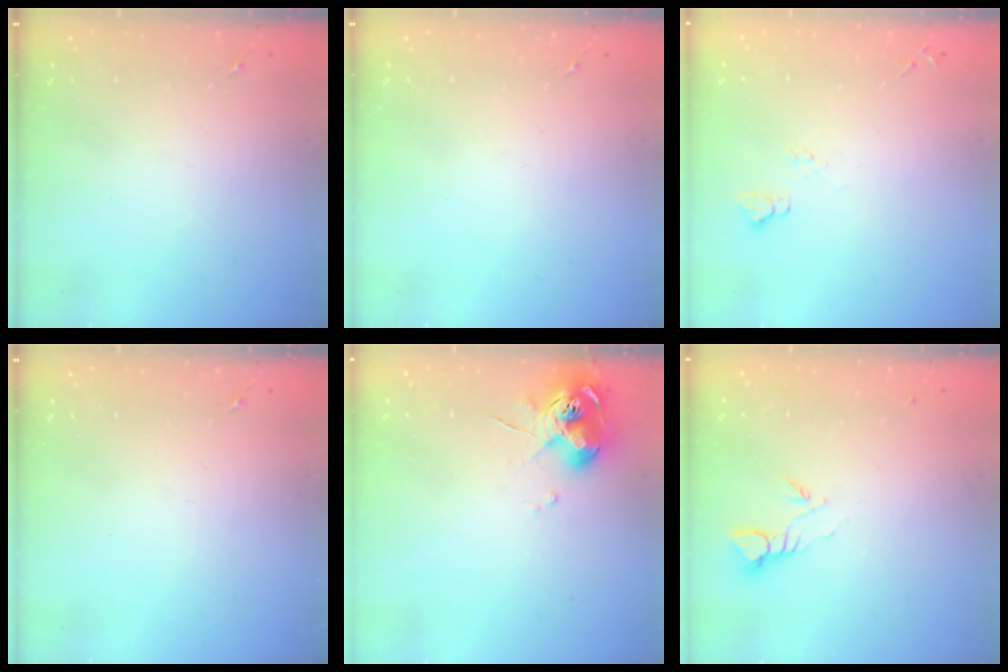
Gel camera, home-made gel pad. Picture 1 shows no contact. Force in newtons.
{"total": 0.0}
{"total": 5.0, "press": 5.0, "slide": 0.6}
{"total": 0.0}
{"total": 10.4, "press": 10.3, "slide": 1.0}
{"total": 3.7, "press": 3.7, "slide": 0.3}